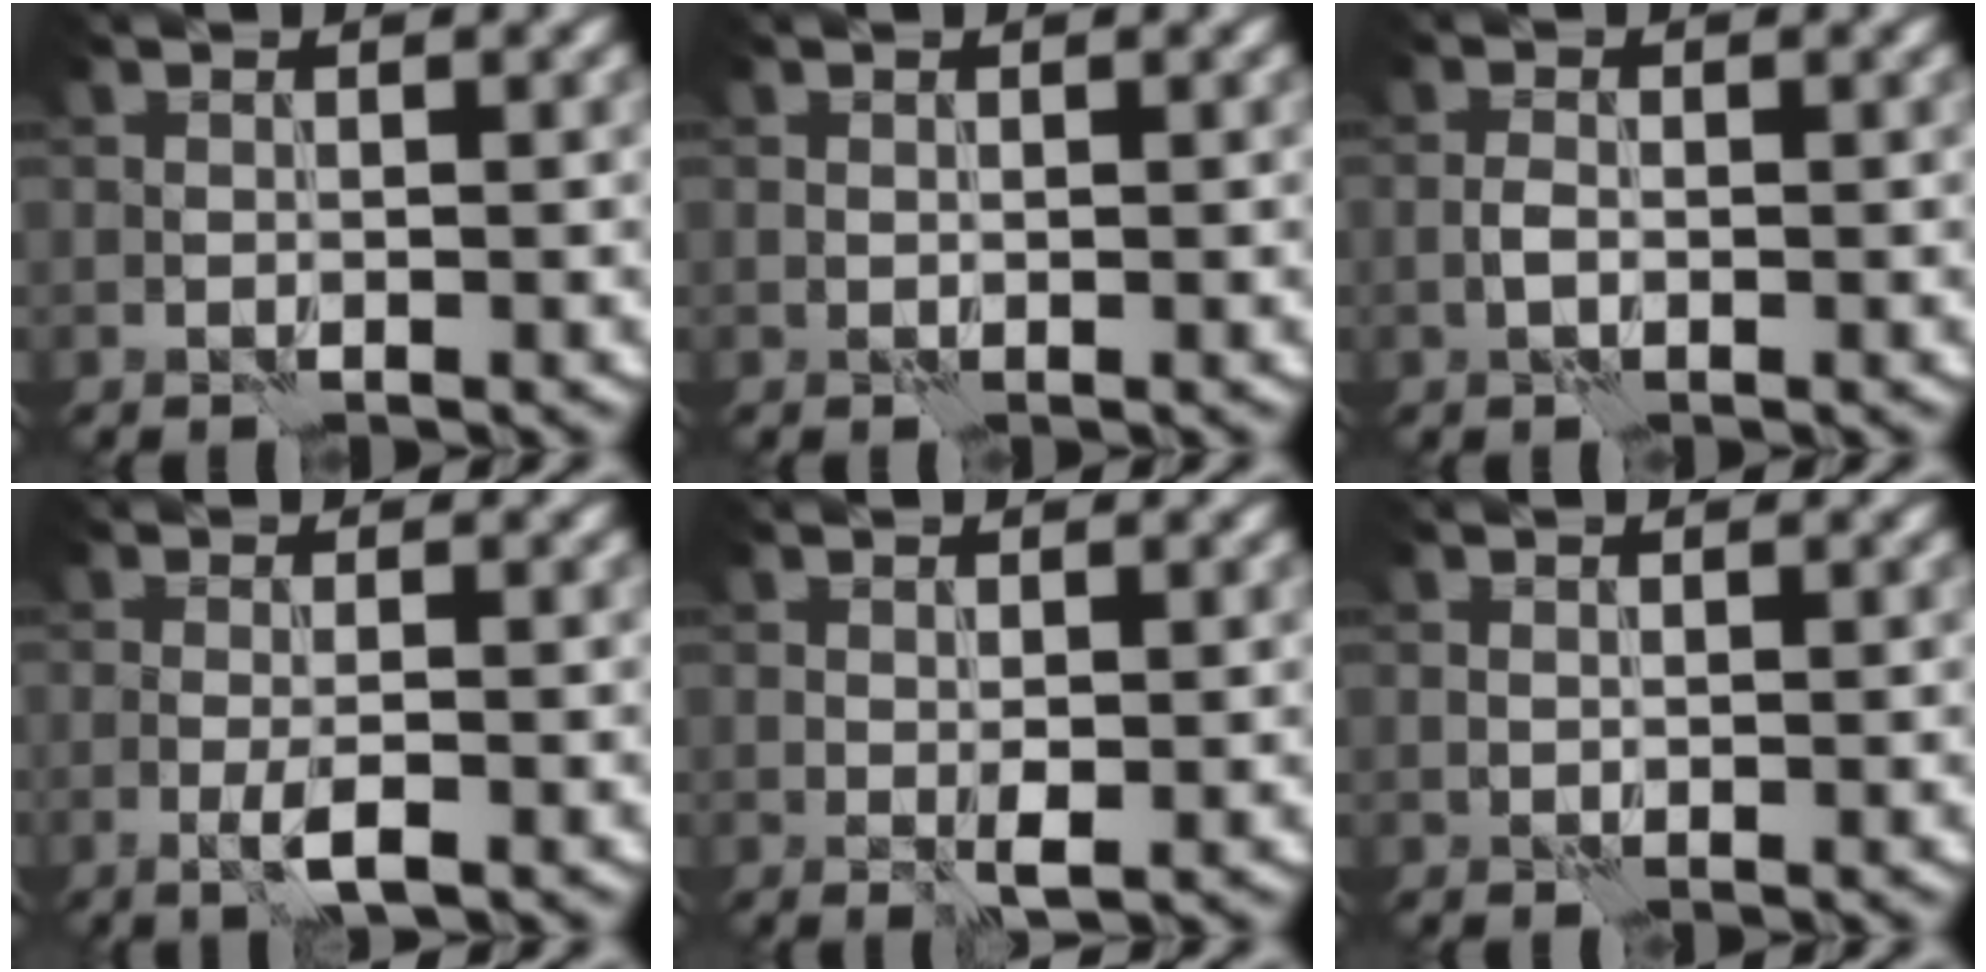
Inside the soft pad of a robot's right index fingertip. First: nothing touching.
{"total": 0.0}
{"total": 1.1, "force": [-0.5, 0.4, 0.9], "torque": [-0.020, 0.006, -0.014]}
{"total": 1.9, "force": [-0.7, 0.2, 1.8], "torque": [-0.033, 0.000, -0.017]}
{"total": 1.3, "force": [-0.1, 0.5, 1.2], "torque": [-0.022, -0.003, -0.003]}
{"total": 0.0}